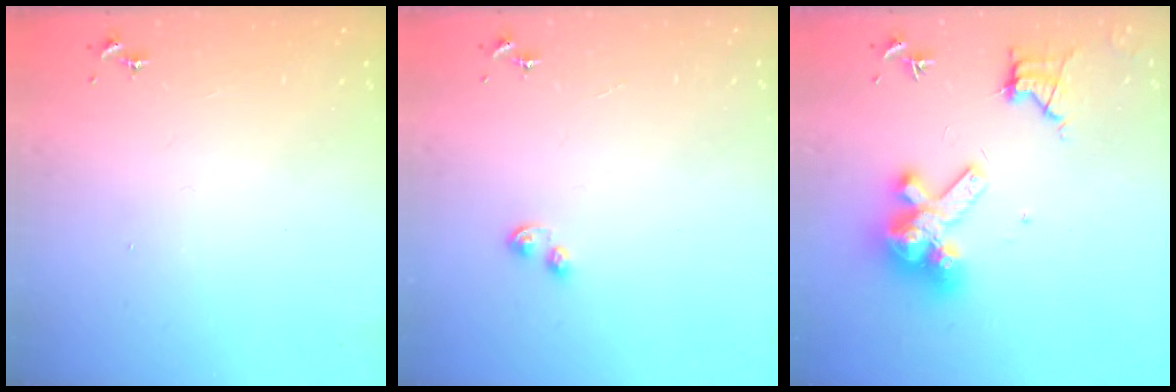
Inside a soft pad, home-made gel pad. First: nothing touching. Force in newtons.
{"total": 3.0, "press": 3.0, "slide": 0.4}
{"total": 14.4, "press": 14.3, "slide": 1.5}